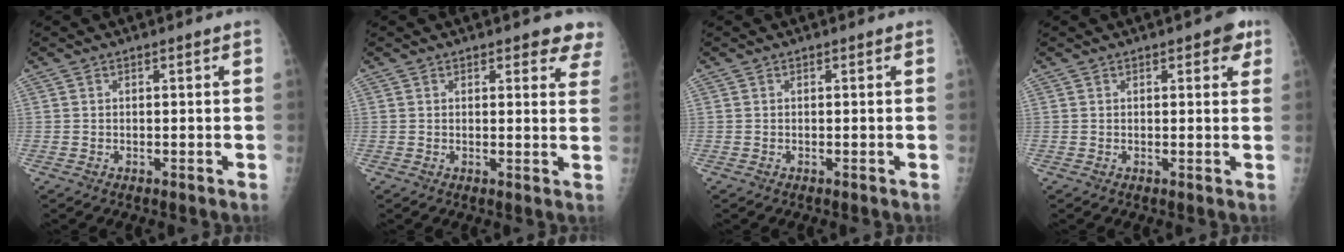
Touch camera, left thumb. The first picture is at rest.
{"total": 5.9, "force": [4.6, 2.2, 3.0], "torque": [0.003, -0.018, 0.037]}
{"total": 0.0}
{"total": 3.7, "force": [1.9, 1.6, 2.8], "torque": [-0.018, -0.002, 0.015]}